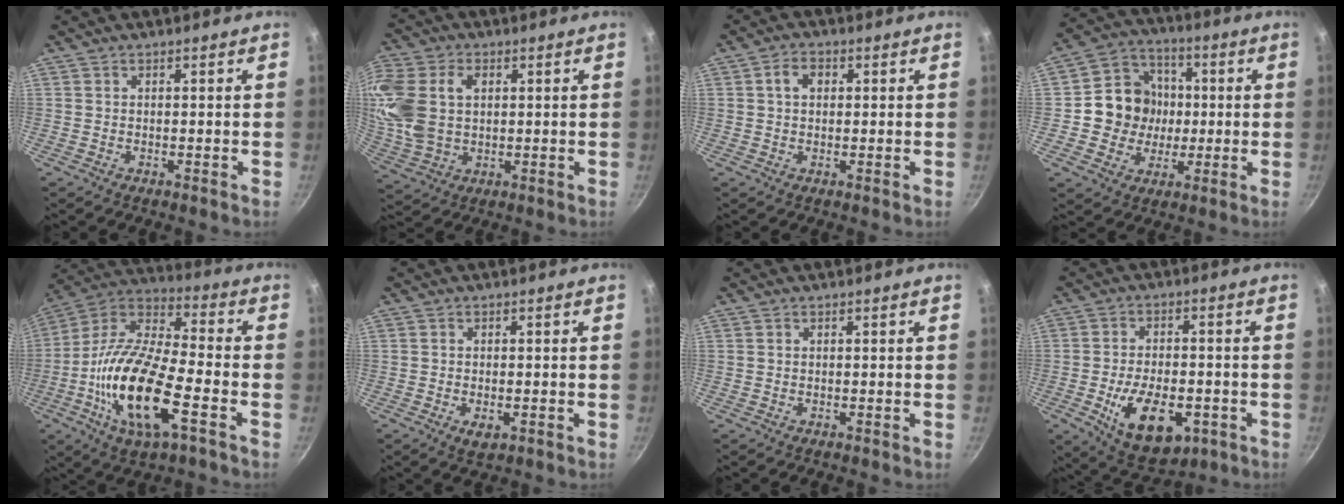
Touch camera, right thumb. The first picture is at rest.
{"total": 14.9, "force": [3.0, 10.5, 10.1], "torque": [-0.219, -0.001, 0.063]}
{"total": 3.7, "force": [0.8, 2.7, 2.4], "torque": [-0.029, 0.008, 0.008]}
{"total": 12.5, "force": [-0.1, 11.6, 4.6], "torque": [-0.041, 0.024, -0.013]}
{"total": 20.8, "force": [-6.7, 7.3, 18.2], "torque": [-0.352, 0.028, -0.145]}
{"total": 2.9, "force": [-0.9, 1.6, 2.3], "torque": [-0.038, -0.007, -0.013]}
{"total": 0.0}
{"total": 14.5, "force": [-4.7, 8.0, 11.1], "torque": [-0.156, 0.008, -0.062]}